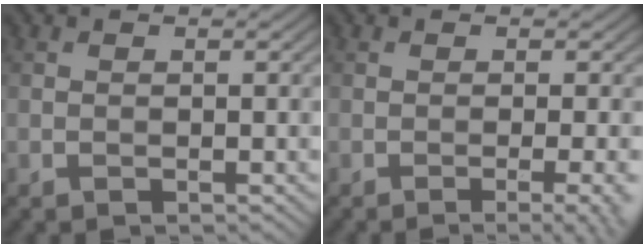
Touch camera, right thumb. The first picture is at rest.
{"total": 3.9, "force": [-1.2, 0.9, 3.7], "torque": [-0.042, 0.007, -0.020]}